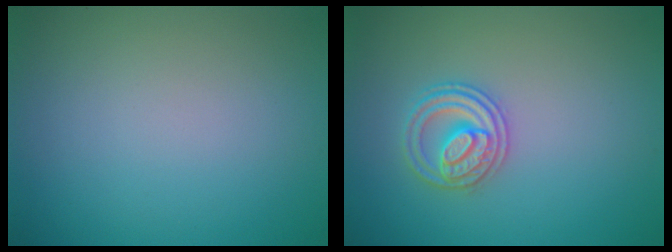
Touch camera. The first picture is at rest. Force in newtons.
{"total": 2.7, "press": 2.6, "slide": 0.3}